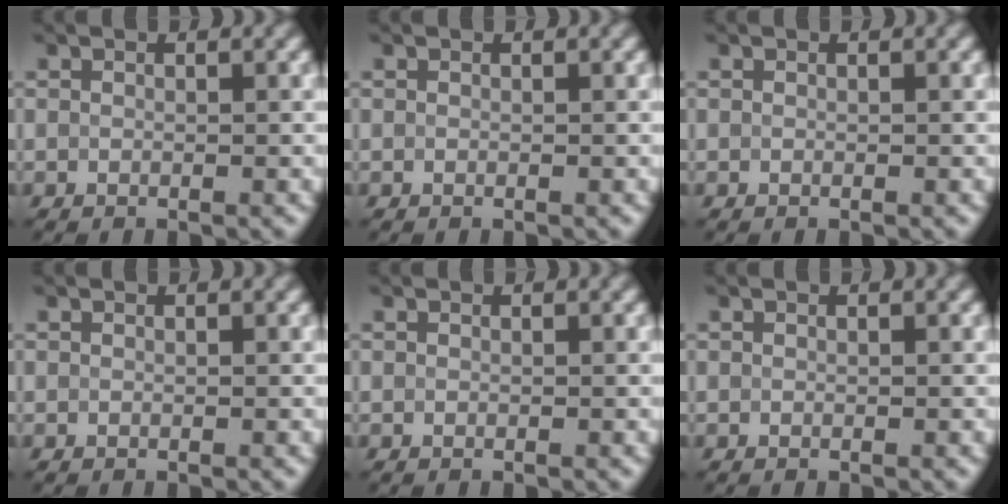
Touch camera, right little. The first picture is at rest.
{"total": 0.0}
{"total": 0.0}
{"total": 0.0}
{"total": 0.0}
{"total": 0.0}